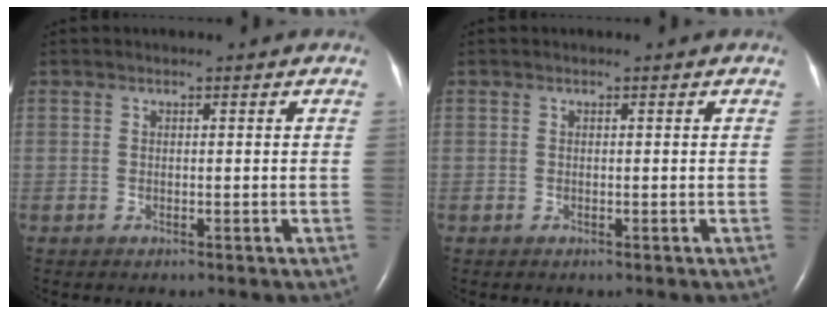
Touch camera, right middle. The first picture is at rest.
{"total": 0.0}